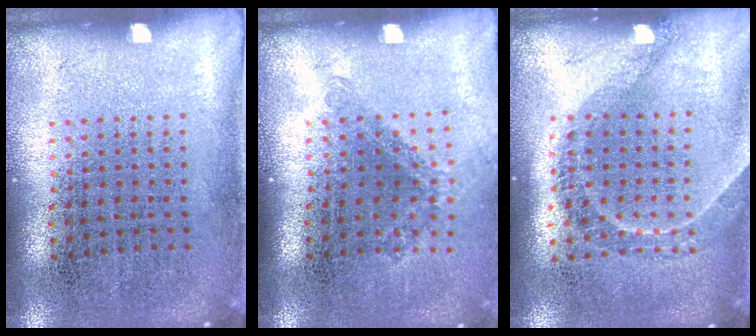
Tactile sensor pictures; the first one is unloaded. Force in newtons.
{"total": 1.2, "press": 0.9, "slide": 0.8}
{"total": 1.3, "press": 1.1, "slide": 0.6}